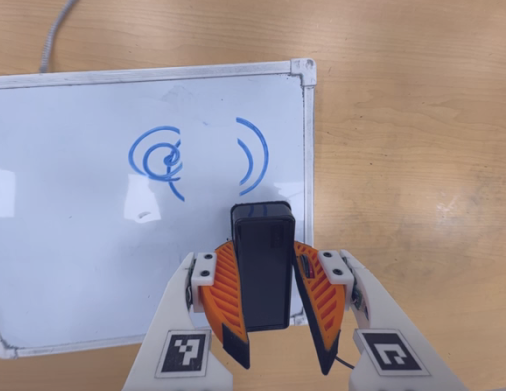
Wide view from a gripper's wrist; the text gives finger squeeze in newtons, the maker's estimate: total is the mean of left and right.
{"total": 7.6, "left": 7.9, "right": 7.4}